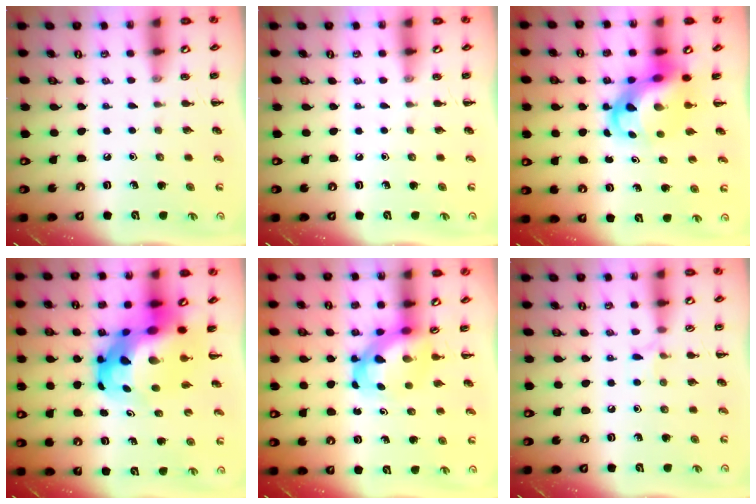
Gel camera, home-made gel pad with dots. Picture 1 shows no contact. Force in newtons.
{"total": 0.0}
{"total": 7.5, "press": 7.2, "slide": 2.1}
{"total": 12.7, "press": 12.2, "slide": 3.6}
{"total": 4.6, "press": 4.4, "slide": 1.3}
{"total": 5.2, "press": 4.8, "slide": 1.7}